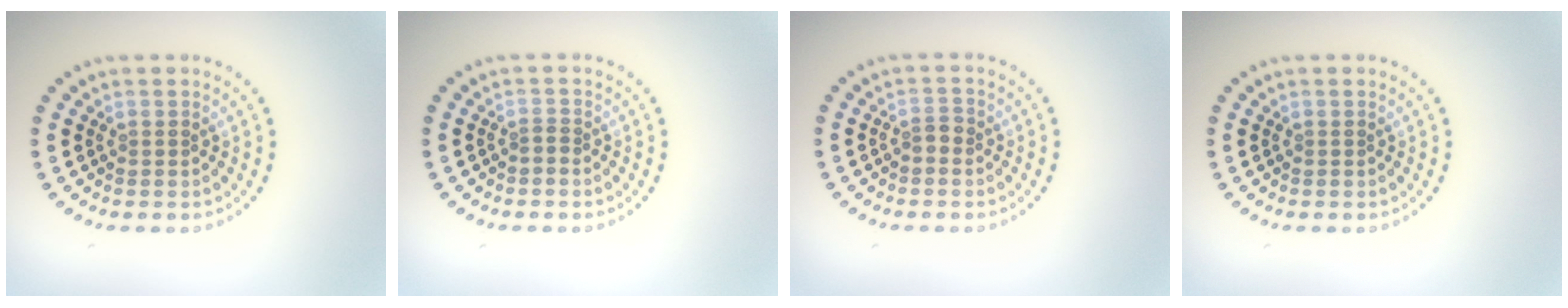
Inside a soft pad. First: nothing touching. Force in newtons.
{"total": 0.7, "press": 0.4, "slide": 0.6}
{"total": 1.0, "press": 0.9, "slide": 0.4}
{"total": 0.0}